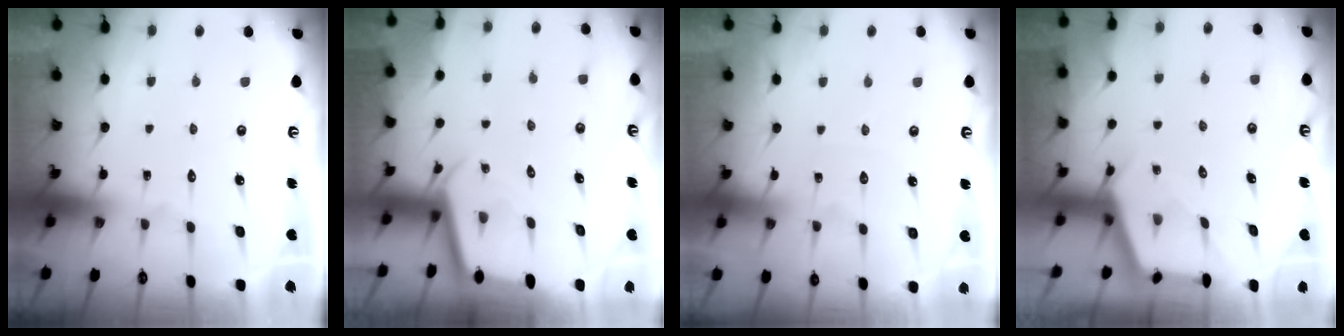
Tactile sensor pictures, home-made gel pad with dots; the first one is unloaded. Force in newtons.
{"total": 2.5, "press": 2.5, "slide": 0.1}
{"total": 4.3, "press": 4.2, "slide": 0.6}
{"total": 2.6, "press": 2.5, "slide": 0.4}